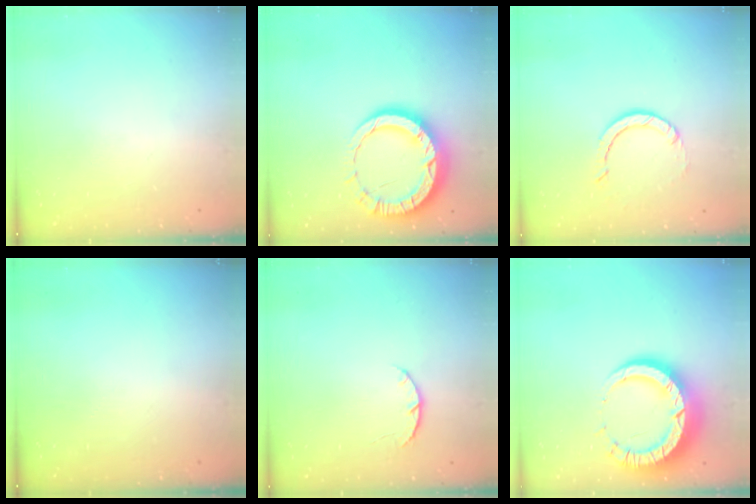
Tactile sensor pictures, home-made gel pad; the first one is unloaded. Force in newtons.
{"total": 12.6, "press": 12.6, "slide": 1.1}
{"total": 3.8, "press": 3.8, "slide": 0.4}
{"total": 0.0}
{"total": 3.4, "press": 3.4, "slide": 0.6}
{"total": 13.2, "press": 13.1, "slide": 1.3}